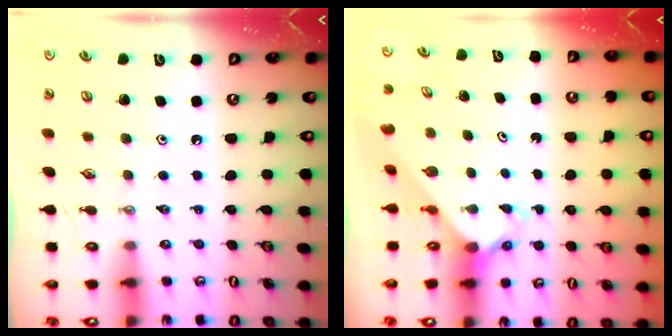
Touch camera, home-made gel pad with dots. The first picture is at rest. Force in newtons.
{"total": 2.5, "press": 2.5, "slide": 0.3}